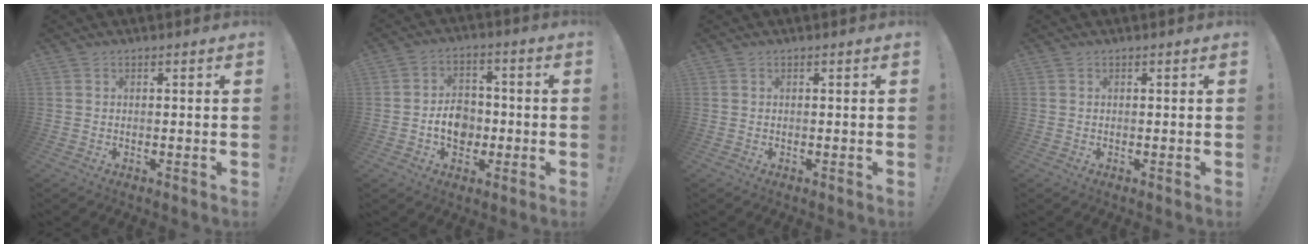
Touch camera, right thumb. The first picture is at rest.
{"total": 9.2, "force": [-2.0, 7.4, 5.1], "torque": [-0.082, 0.008, -0.036]}
{"total": 0.0}
{"total": 0.0}